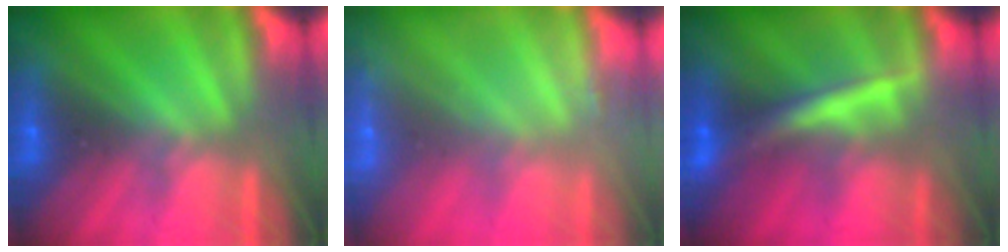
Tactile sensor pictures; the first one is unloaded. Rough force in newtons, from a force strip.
{"total": 2.2}
{"total": 2.4}